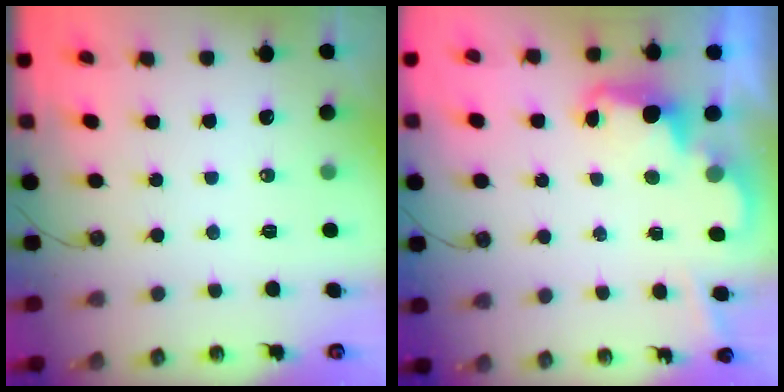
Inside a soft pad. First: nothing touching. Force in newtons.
{"total": 2.5, "press": 2.4, "slide": 0.6}